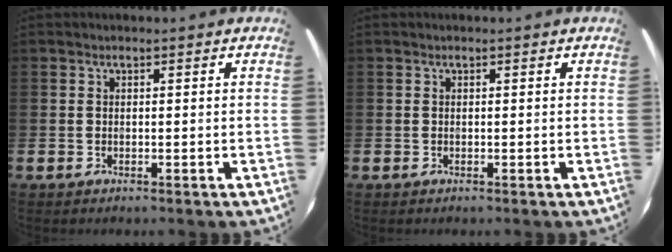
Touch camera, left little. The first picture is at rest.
{"total": 0.0}